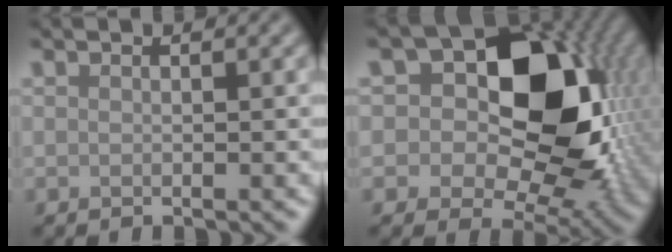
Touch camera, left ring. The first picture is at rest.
{"total": 14.8, "force": [2.3, 10.0, 10.6], "torque": [-0.116, 0.008, 0.041]}